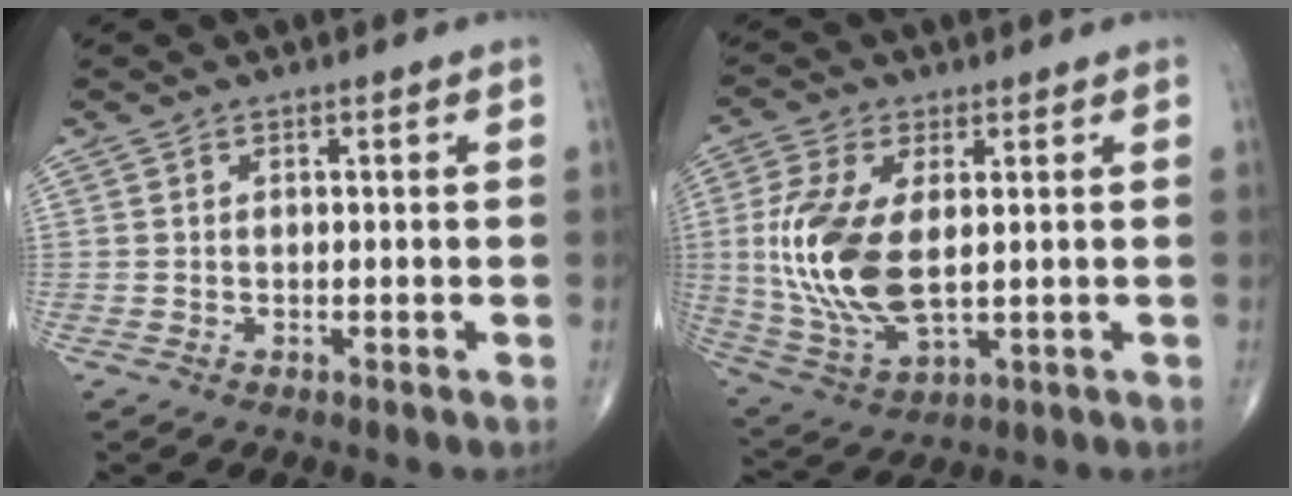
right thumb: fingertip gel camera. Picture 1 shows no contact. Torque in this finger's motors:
{"motor_torque": [0.76, 1.66, 0.73, -0.59, 0.18]}